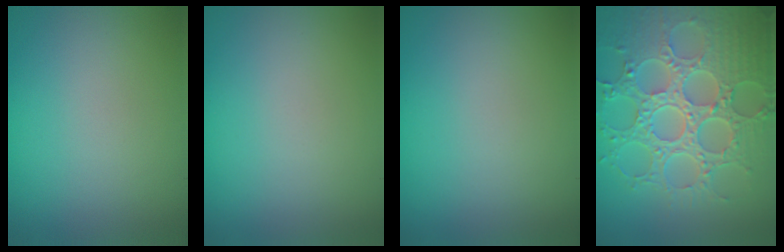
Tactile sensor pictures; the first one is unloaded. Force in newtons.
{"total": 0.0}
{"total": 0.0}
{"total": 8.8, "press": 6.6, "slide": 5.9}